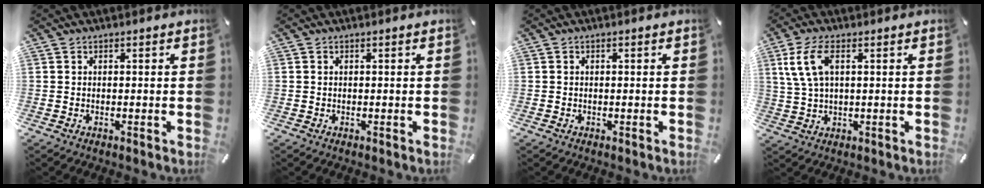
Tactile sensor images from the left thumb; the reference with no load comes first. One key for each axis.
{"total": 0.0}
{"total": 0.0}
{"total": 7.4, "fx": 2.6, "fy": 3.2, "fz": 6.2, "tx": -0.138, "ty": 0.000, "tz": 0.044}